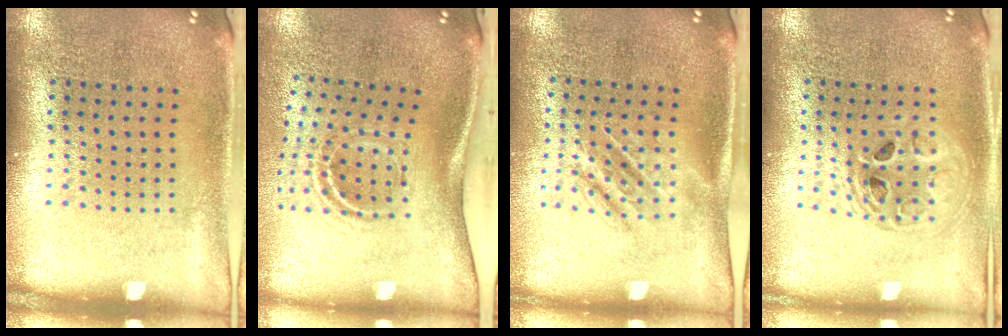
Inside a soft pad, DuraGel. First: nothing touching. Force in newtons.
{"total": 2.1, "press": 1.2, "slide": 1.7}
{"total": 1.6, "press": 1.2, "slide": 1.0}
{"total": 1.4, "press": 1.2, "slide": 0.7}